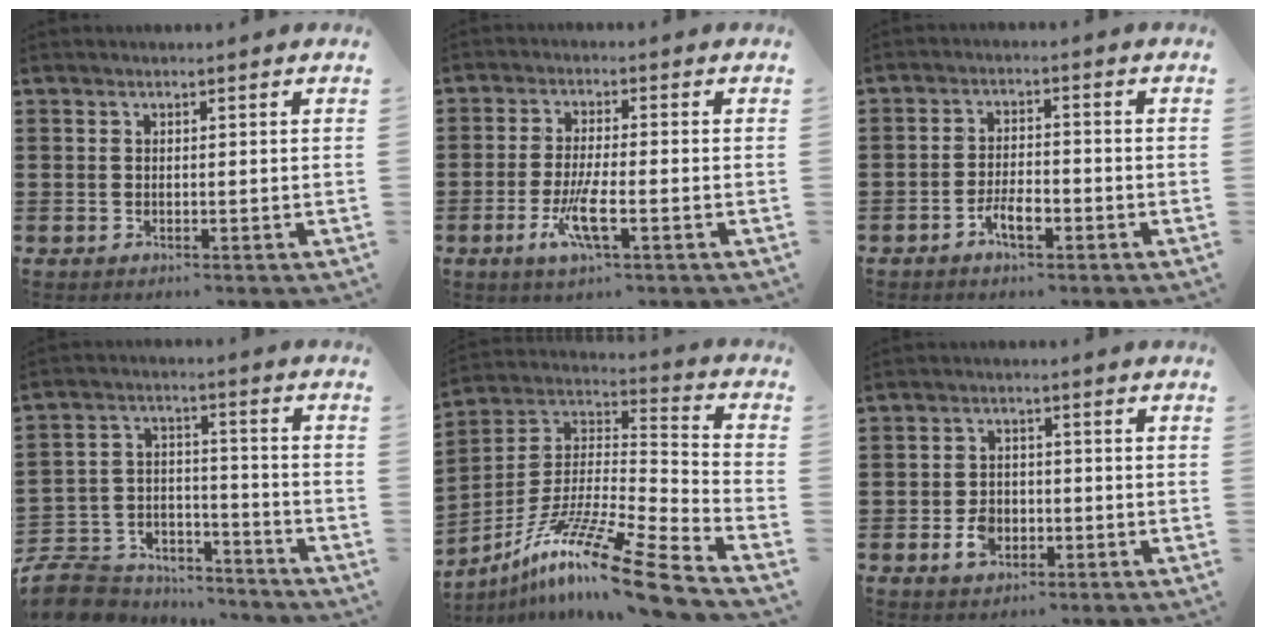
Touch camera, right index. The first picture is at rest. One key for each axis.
{"total": 6.2, "fx": -2.5, "fy": 1.0, "fz": 5.5, "tx": -0.123, "ty": -0.020, "tz": -0.050}
{"total": 4.0, "fx": -2.3, "fy": 1.5, "fz": 3.0, "tx": -0.058, "ty": 0.002, "tz": -0.044}
{"total": 8.6, "fx": -7.9, "fy": 3.1, "fz": 1.3, "tx": -0.044, "ty": 0.015, "tz": -0.158}
{"total": 15.4, "fx": -11.5, "fy": 0.2, "fz": 10.2, "tx": -0.180, "ty": 0.022, "tz": -0.215}
{"total": 3.9, "fx": -1.4, "fy": 2.7, "fz": 2.4, "tx": -0.055, "ty": 0.000, "tz": -0.026}